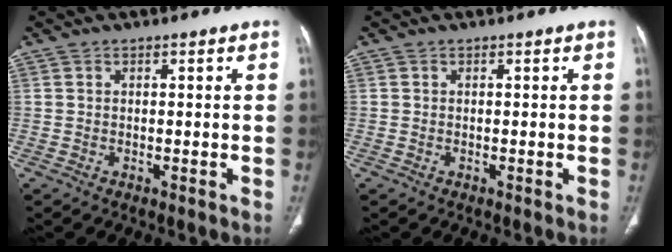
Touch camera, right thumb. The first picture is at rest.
{"total": 0.0}